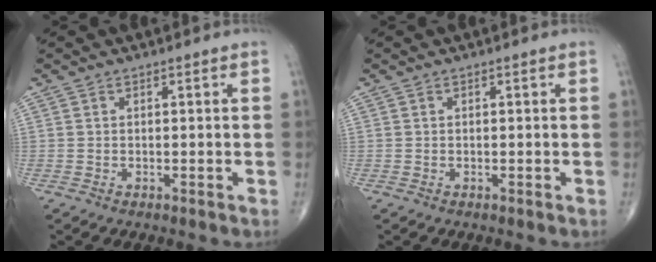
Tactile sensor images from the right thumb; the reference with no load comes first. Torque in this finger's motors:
{"motor_torque": [0.07, 0.07, -0.09, -0.05, 0.00]}